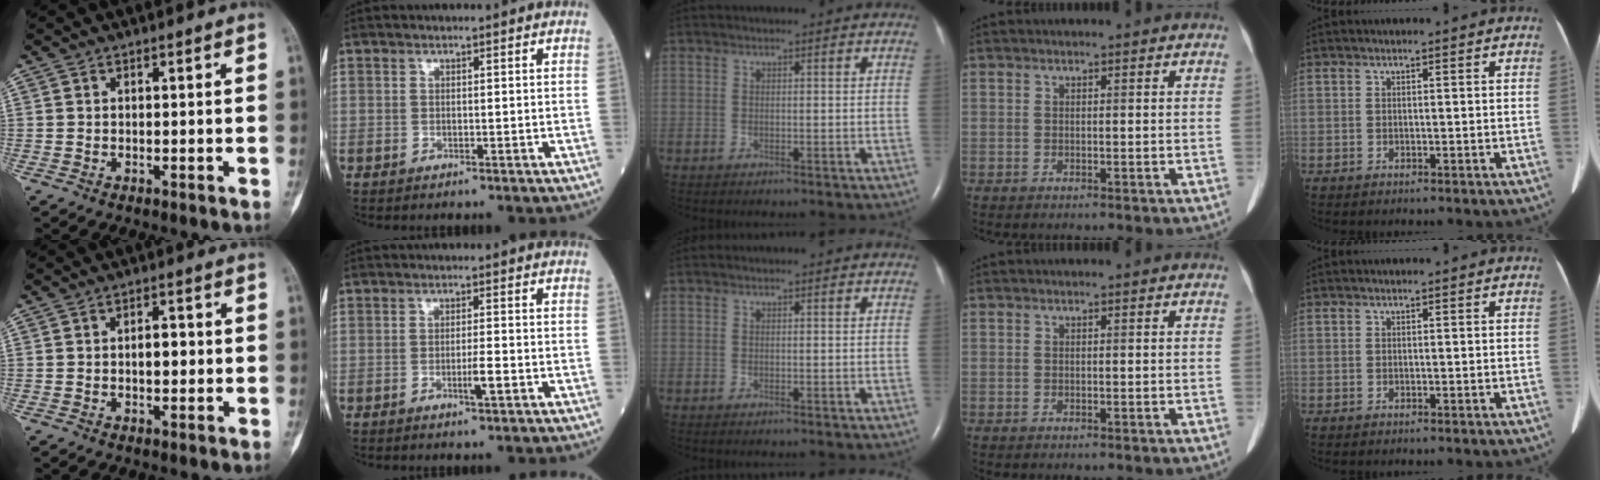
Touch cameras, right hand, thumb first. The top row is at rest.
{"thumb": {"total": 3.2, "force": [-0.1, 1.8, 2.6], "torque": [-0.028, 0.008, -0.003]}, "index": {"total": 2.4, "force": [-0.9, 0.0, 2.3], "torque": [-0.041, -0.002, -0.013]}}